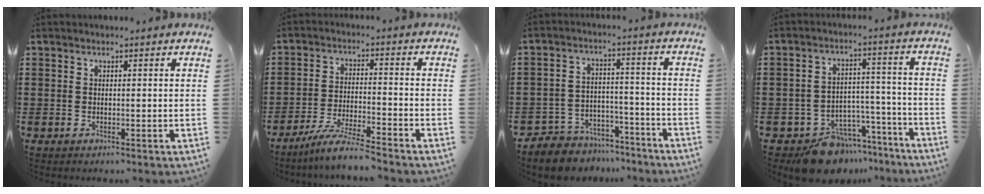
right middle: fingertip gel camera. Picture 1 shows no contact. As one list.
[{"total": 6.3, "force": [-5.7, -0.5, 2.8], "torque": [-0.064, -0.019, -0.109]}, {"total": 6.3, "force": [-6.1, 1.8, -0.1], "torque": [0.003, 0.020, -0.120]}, {"total": 9.5, "force": [-8.5, 3.9, 1.8], "torque": [-0.018, 0.043, -0.153]}]